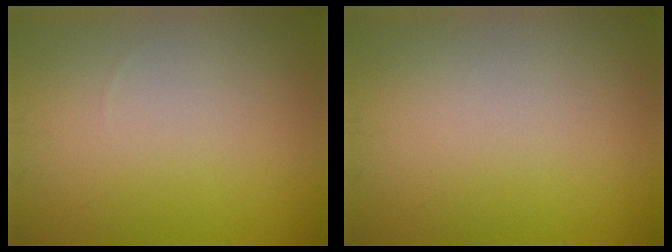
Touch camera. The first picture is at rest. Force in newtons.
{"total": 0.0}